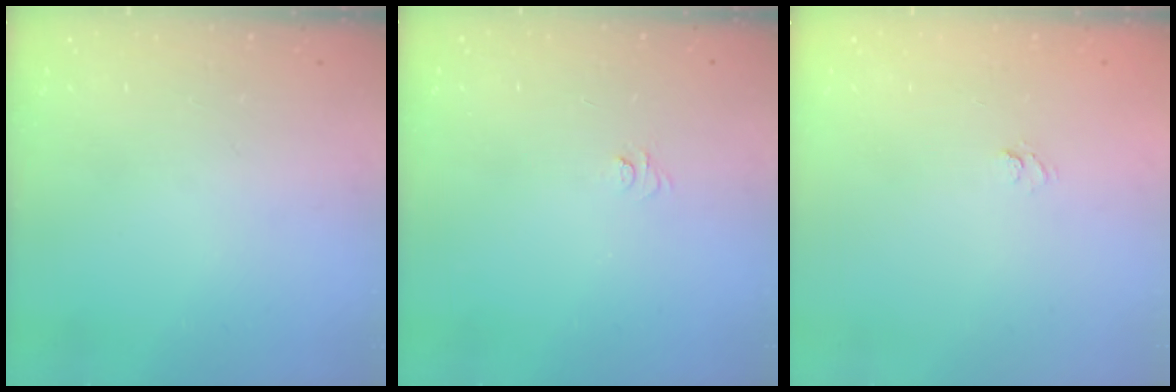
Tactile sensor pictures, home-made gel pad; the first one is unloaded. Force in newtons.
{"total": 4.0, "press": 4.0, "slide": 0.4}
{"total": 3.6, "press": 3.4, "slide": 1.1}